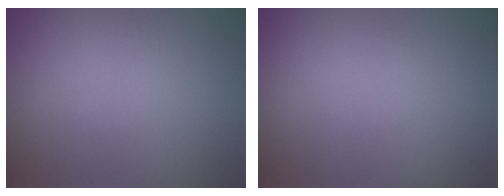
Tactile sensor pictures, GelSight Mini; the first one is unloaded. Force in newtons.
{"total": 0.0}